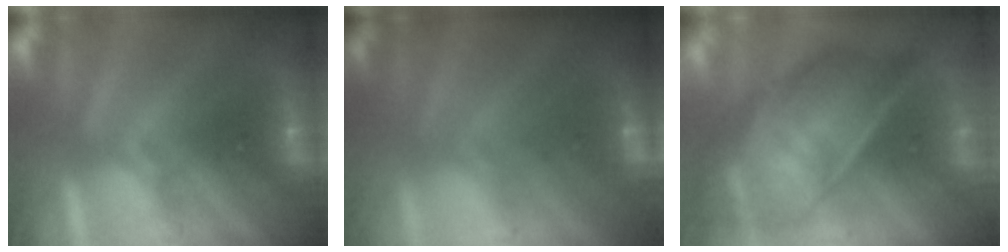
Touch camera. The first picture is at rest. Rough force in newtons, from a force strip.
{"total": 2.5}
{"total": 7.5}